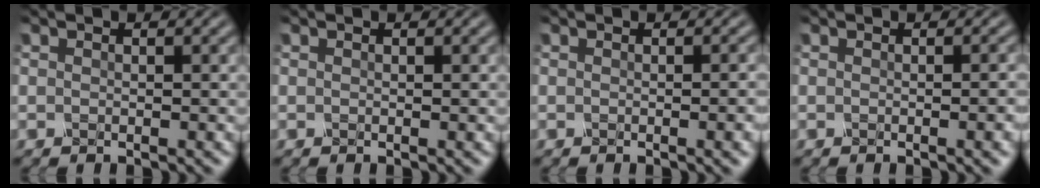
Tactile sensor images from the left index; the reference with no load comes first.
{"total": 0.0}
{"total": 2.9, "force": [-0.4, 1.0, 2.7], "torque": [-0.021, 0.002, -0.005]}
{"total": 2.9, "force": [-0.4, 1.0, 2.7], "torque": [-0.020, 0.002, -0.005]}